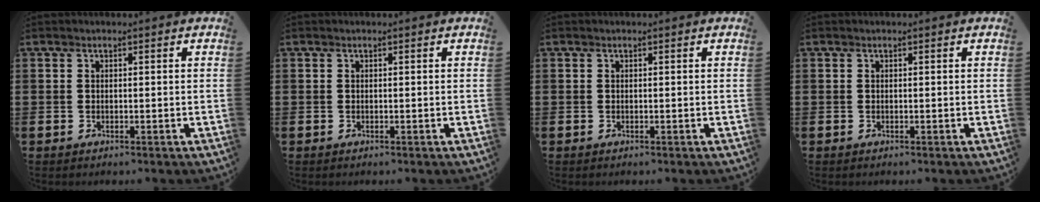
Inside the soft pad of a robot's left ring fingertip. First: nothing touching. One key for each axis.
{"total": 0.0}
{"total": 0.0}
{"total": 0.0}